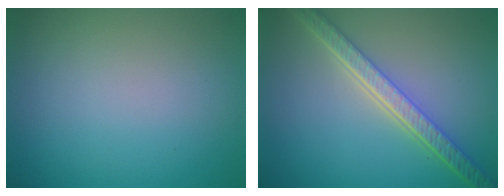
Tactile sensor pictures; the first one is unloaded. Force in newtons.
{"total": 5.6, "press": 4.2, "slide": 3.7}